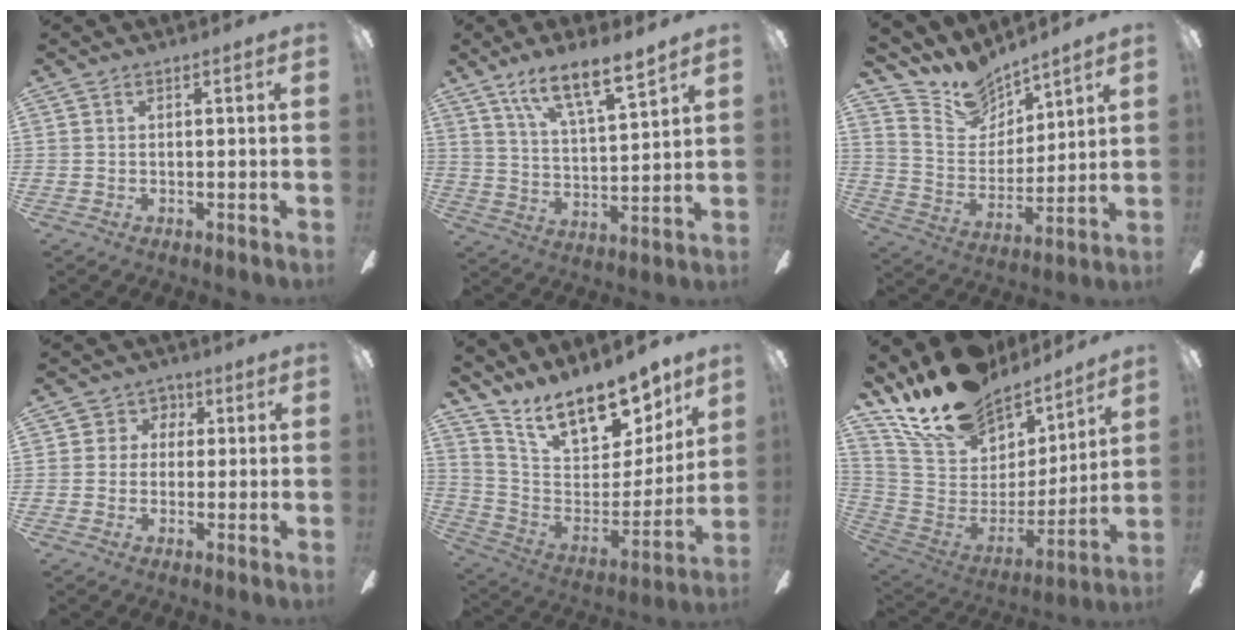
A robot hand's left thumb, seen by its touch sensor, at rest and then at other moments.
{"total": 11.9, "force": [9.6, 2.7, 6.5], "torque": [-0.116, -0.055, 0.169]}
{"total": 11.2, "force": [9.9, 4.9, 1.5], "torque": [-0.052, -0.080, 0.188]}
{"total": 4.3, "force": [0.3, 4.2, 0.7], "torque": [-0.011, 0.006, 0.000]}
{"total": 16.4, "force": [13.5, 6.8, 6.3], "torque": [-0.105, -0.110, 0.242]}
{"total": 20.7, "force": [17.3, 9.3, 6.7], "torque": [-0.133, -0.127, 0.323]}